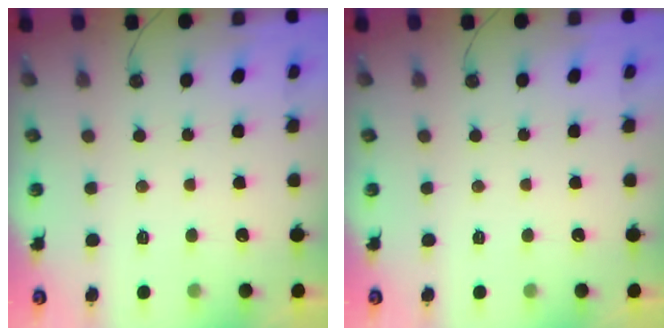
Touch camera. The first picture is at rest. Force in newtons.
{"total": 0.0}